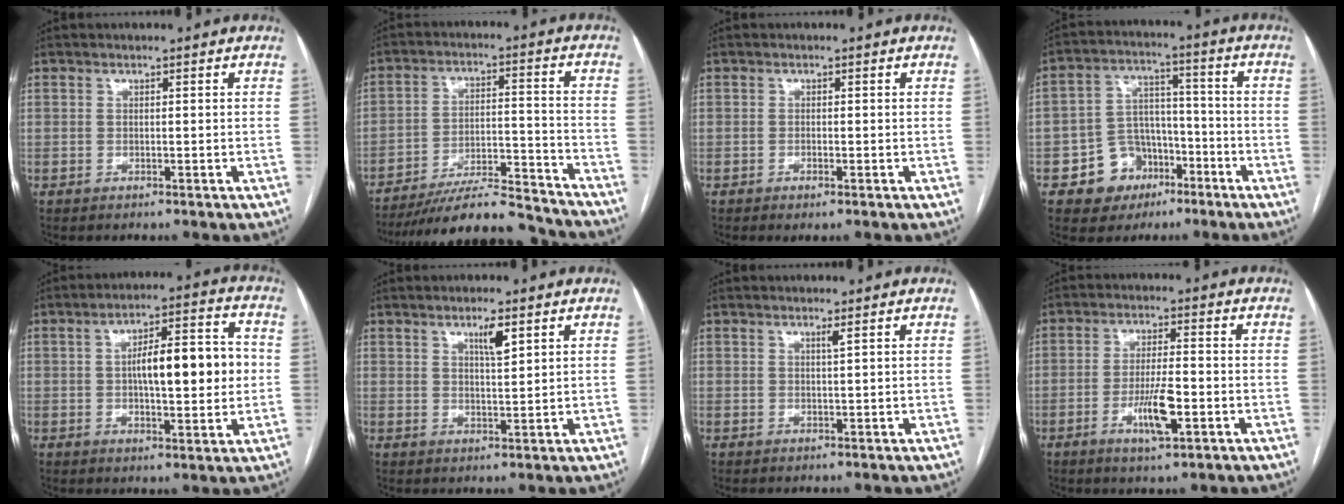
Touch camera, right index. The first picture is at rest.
{"total": 17.7, "force": [-16.5, 2.3, 6.1], "torque": [-0.095, 0.011, -0.252]}
{"total": 1.0, "force": [-0.5, 0.2, 0.8], "torque": [-0.015, -0.002, -0.007]}
{"total": 9.3, "force": [-4.5, 7.7, 2.6], "torque": [-0.040, 0.024, -0.066]}
{"total": 12.5, "force": [0.7, 3.4, 12.0], "torque": [-0.184, 0.026, 0.012]}
{"total": 3.6, "force": [2.1, 0.5, 2.9], "torque": [-0.051, -0.005, 0.037]}
{"total": 0.9, "force": [0.6, -0.3, 0.6], "torque": [-0.017, -0.006, 0.013]}
{"total": 6.6, "force": [-2.4, 1.1, 6.1], "torque": [-0.113, -0.006, -0.040]}